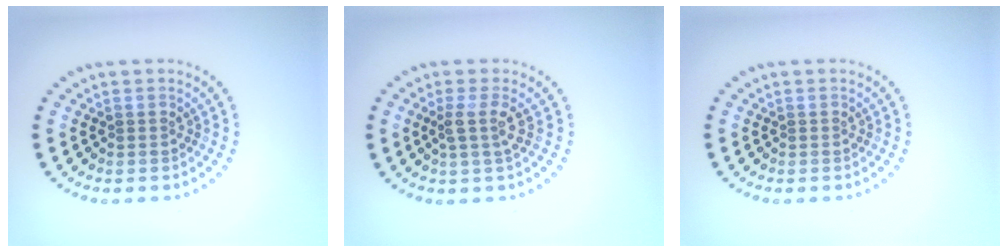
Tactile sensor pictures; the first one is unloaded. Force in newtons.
{"total": 1.9, "press": 1.4, "slide": 1.3}
{"total": 0.0}